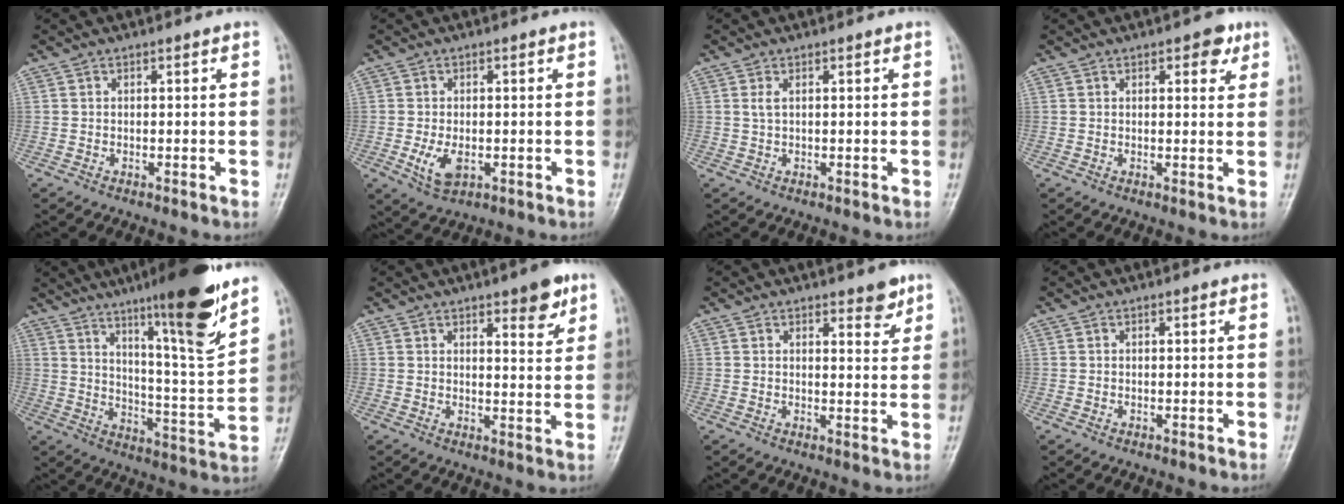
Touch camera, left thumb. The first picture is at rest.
{"total": 4.8, "force": [-1.1, 2.8, 3.7], "torque": [-0.072, -0.008, -0.014]}
{"total": 1.1, "force": [0.3, 0.3, 0.9], "torque": [-0.023, 0.008, 0.011]}
{"total": 3.8, "force": [2.1, 1.8, 2.6], "torque": [-0.017, -0.006, 0.021]}
{"total": 18.7, "force": [12.3, 1.6, 14.1], "torque": [-0.192, -0.073, 0.194]}
{"total": 6.6, "force": [4.0, 2.1, 4.9], "torque": [-0.051, -0.023, 0.049]}
{"total": 3.9, "force": [2.7, 1.4, 2.4], "torque": [-0.015, -0.018, 0.034]}
{"total": 0.0}